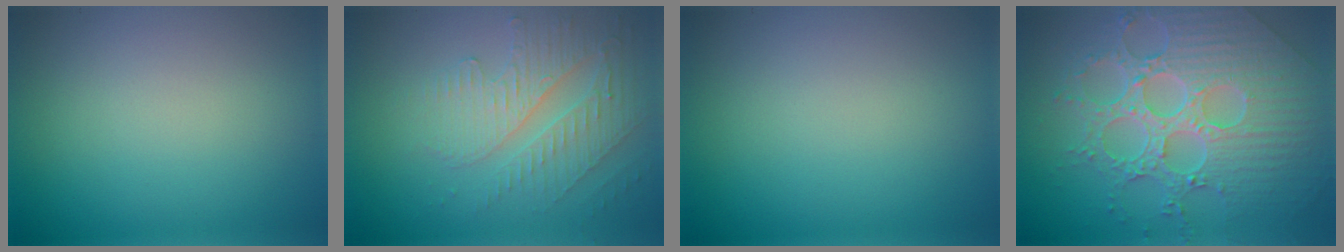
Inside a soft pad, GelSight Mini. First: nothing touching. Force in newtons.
{"total": 4.0, "press": 3.4, "slide": 2.0}
{"total": 0.0}
{"total": 8.8, "press": 6.5, "slide": 5.9}